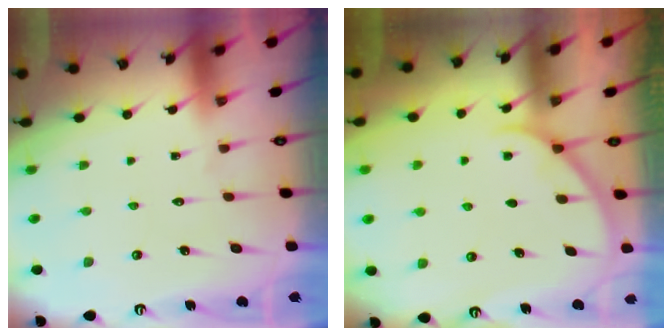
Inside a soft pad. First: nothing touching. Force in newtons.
{"total": 1.9, "press": 1.9, "slide": 0.2}